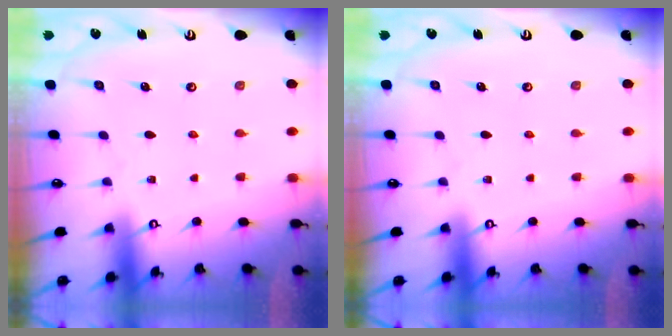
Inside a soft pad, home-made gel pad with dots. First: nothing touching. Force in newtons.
{"total": 0.0}